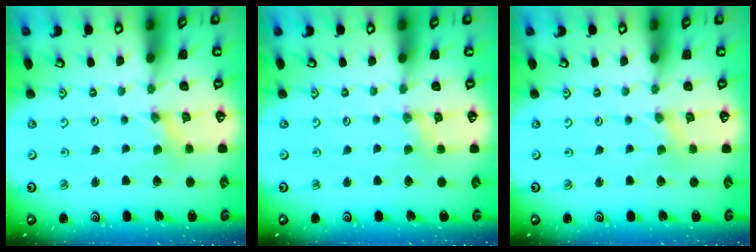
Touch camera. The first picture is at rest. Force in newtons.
{"total": 1.3, "press": 1.2, "slide": 0.2}
{"total": 0.0}